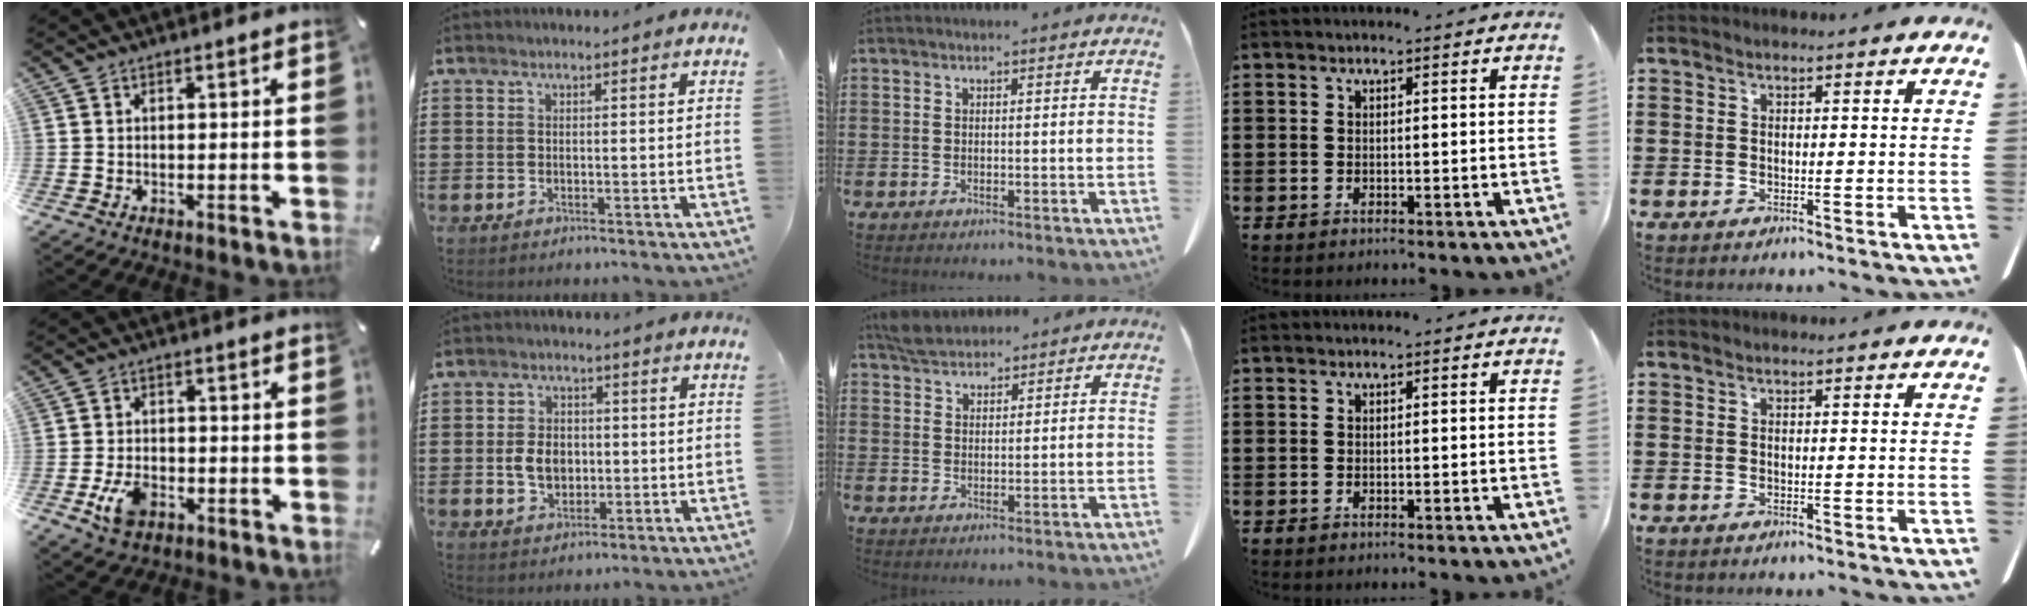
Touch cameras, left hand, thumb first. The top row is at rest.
{"thumb": {"total": 6.9, "force": [-2.6, 4.5, 4.5], "torque": [-0.094, 0.004, -0.051]}, "index": {"total": 5.0, "force": [-0.5, 3.7, 3.4], "torque": [-0.069, 0.004, -0.014]}, "middle": {"total": 3.1, "force": [2.9, 0.8, 0.7], "torque": [-0.021, -0.001, 0.056]}}